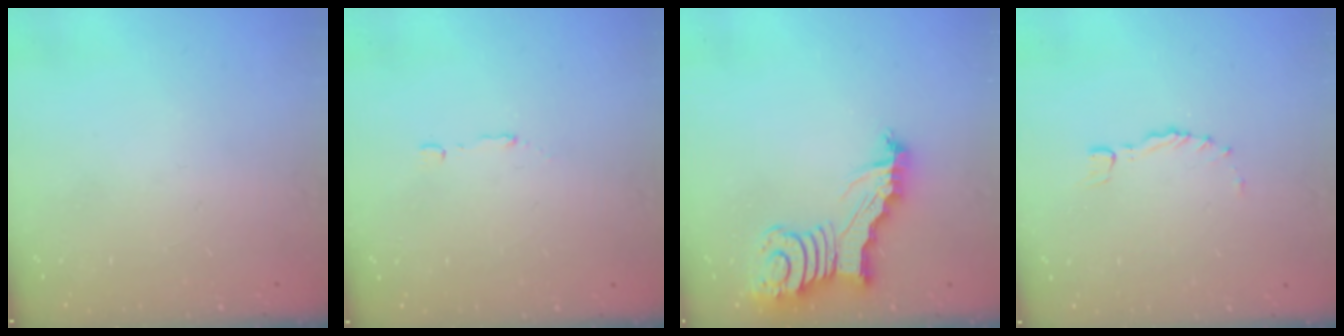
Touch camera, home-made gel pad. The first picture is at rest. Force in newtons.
{"total": 2.9, "press": 2.9, "slide": 0.6}
{"total": 6.1, "press": 6.1, "slide": 0.6}
{"total": 0.0}